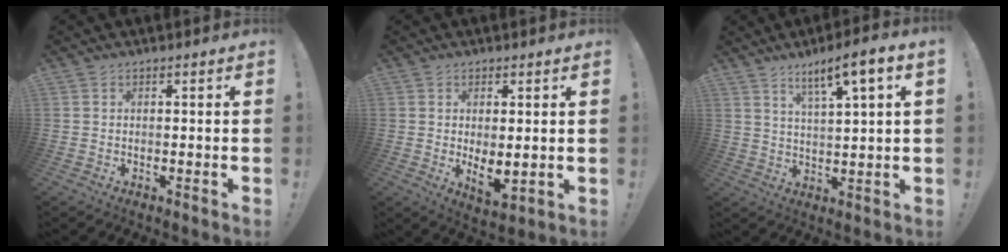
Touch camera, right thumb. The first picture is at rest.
{"total": 5.9, "force": [1.0, 2.2, 5.4], "torque": [-0.074, -0.021, 0.021]}
{"total": 7.6, "force": [4.7, 0.6, 5.9], "torque": [-0.089, -0.028, 0.074]}